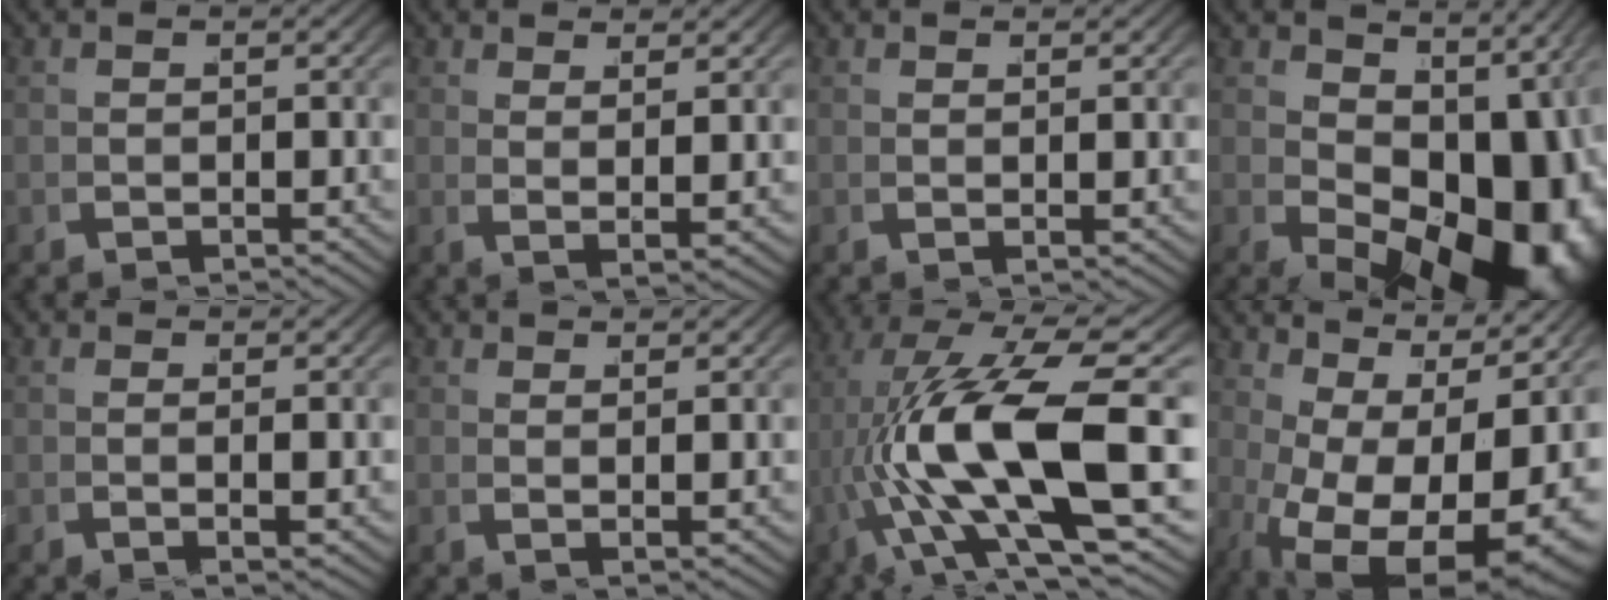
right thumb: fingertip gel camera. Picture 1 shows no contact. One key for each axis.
{"total": 2.8, "fx": 2.1, "fy": 0.2, "fz": 1.9, "tx": -0.034, "ty": 0.001, "tz": 0.039}
{"total": 0.9, "fx": 0.5, "fy": 0.2, "fz": 0.7, "tx": -0.021, "ty": 0.002, "tz": 0.008}
{"total": 15.0, "fx": -1.5, "fy": 8.9, "fz": 11.9, "tx": -0.178, "ty": -0.044, "tz": 0.005}
{"total": 1.4, "fx": 0.3, "fy": 0.5, "fz": 1.3, "tx": -0.032, "ty": 0.002, "tz": 0.004}
{"total": 1.8, "fx": 1.3, "fy": 0.1, "fz": 1.3, "tx": -0.026, "ty": 0.002, "tz": 0.025}
{"total": 14.8, "fx": 1.2, "fy": 5.9, "fz": 13.5, "tx": -0.285, "ty": -0.018, "tz": 0.039}
{"total": 13.4, "fx": -0.1, "fy": 7.5, "fz": 11.0, "tx": -0.198, "ty": -0.056, "tz": 0.043}